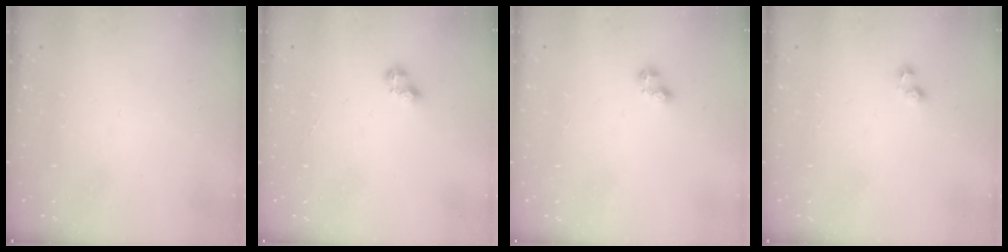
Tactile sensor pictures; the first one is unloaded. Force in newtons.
{"total": 3.0, "press": 2.9, "slide": 0.5}
{"total": 3.4, "press": 3.4, "slide": 0.5}
{"total": 2.6, "press": 2.3, "slide": 1.2}